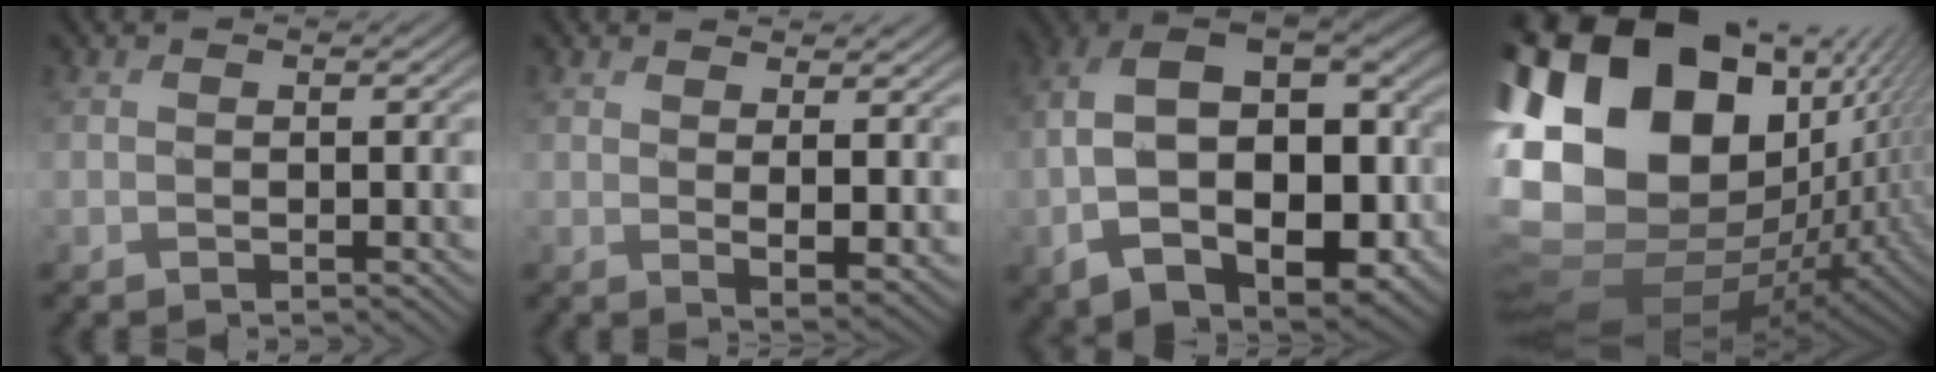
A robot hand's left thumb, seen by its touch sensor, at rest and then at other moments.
{"total": 4.6, "force": [2.4, 1.5, 3.6], "torque": [-0.063, -0.012, 0.050]}
{"total": 17.0, "force": [-3.0, 10.6, 12.9], "torque": [-0.249, -0.022, -0.025]}
{"total": 20.9, "force": [3.8, 15.4, 13.6], "torque": [-0.330, 0.044, 0.074]}